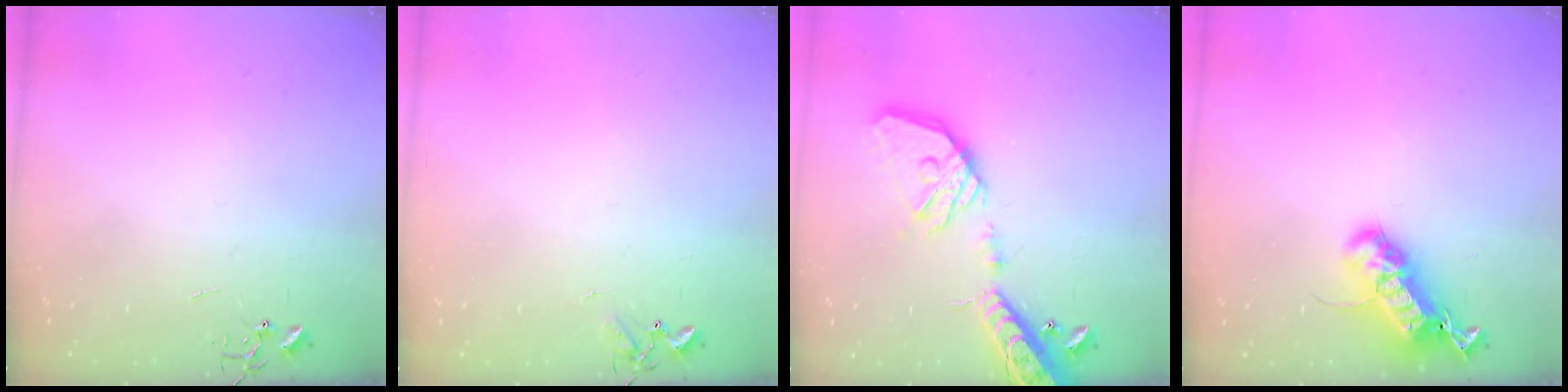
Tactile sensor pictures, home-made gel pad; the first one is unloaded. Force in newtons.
{"total": 4.5, "press": 4.5, "slide": 0.5}
{"total": 21.3, "press": 20.9, "slide": 3.7}
{"total": 19.9, "press": 19.9, "slide": 0.3}